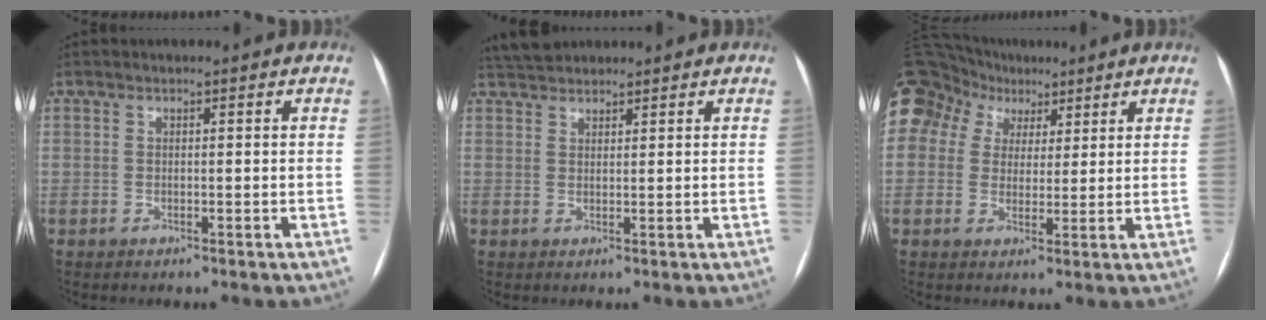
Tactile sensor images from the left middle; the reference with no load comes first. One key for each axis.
{"total": 4.1, "fx": 3.9, "fy": 1.0, "fz": 0.9, "tx": -0.021, "ty": 0.028, "tz": 0.073}
{"total": 19.3, "fx": 9.8, "fy": 15.1, "fz": 6.8, "tx": -0.226, "ty": 0.089, "tz": 0.189}